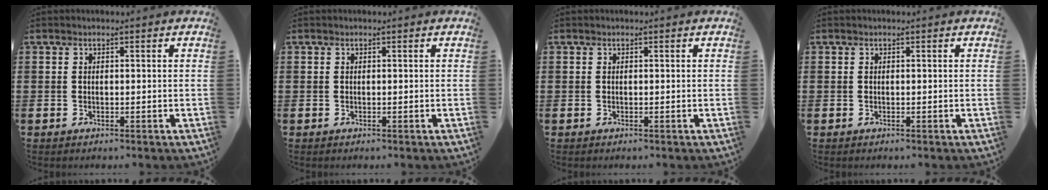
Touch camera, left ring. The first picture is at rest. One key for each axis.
{"total": 0.0}
{"total": 0.0}
{"total": 0.0}